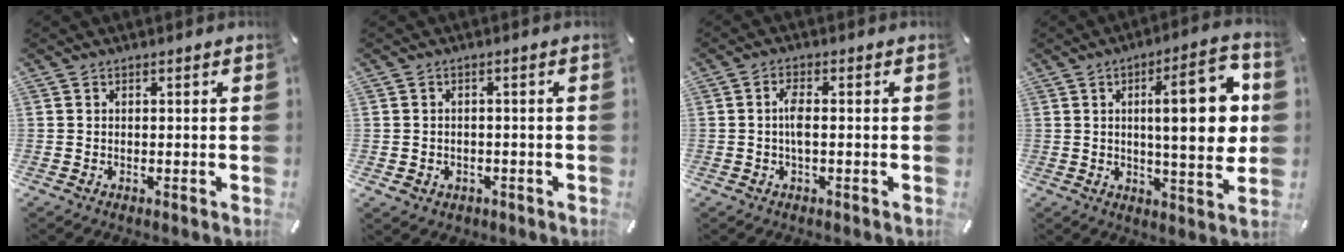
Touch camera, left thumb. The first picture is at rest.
{"total": 2.4, "force": [-0.7, 2.2, 0.5], "torque": [-0.010, 0.005, -0.015]}
{"total": 3.8, "force": [-0.3, 1.0, 3.6], "torque": [-0.075, -0.002, -0.010]}
{"total": 18.5, "force": [3.1, 5.1, 17.5], "torque": [-0.246, -0.006, 0.036]}